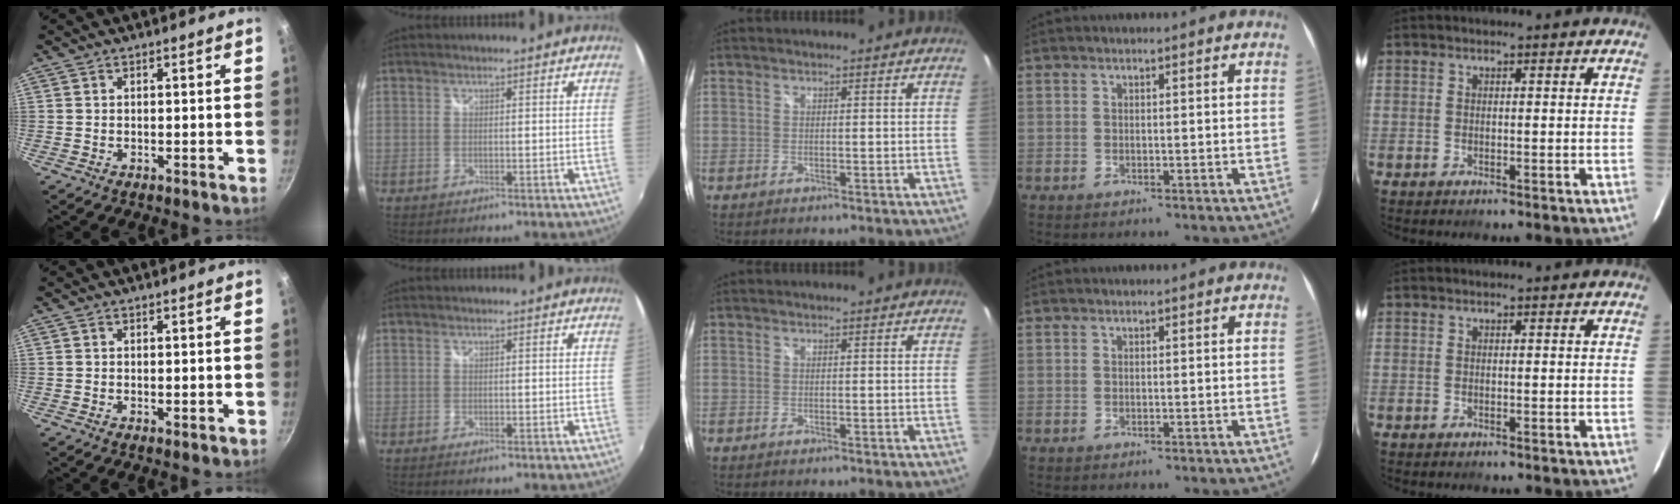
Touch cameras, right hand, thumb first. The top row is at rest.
{"thumb": {"total": 0.7, "force": [0.0, 0.3, 0.6], "torque": [-0.010, -0.002, -0.001]}, "index": {"total": 0.8, "force": [-0.7, 0.3, 0.4], "torque": [-0.010, -0.004, -0.011]}}